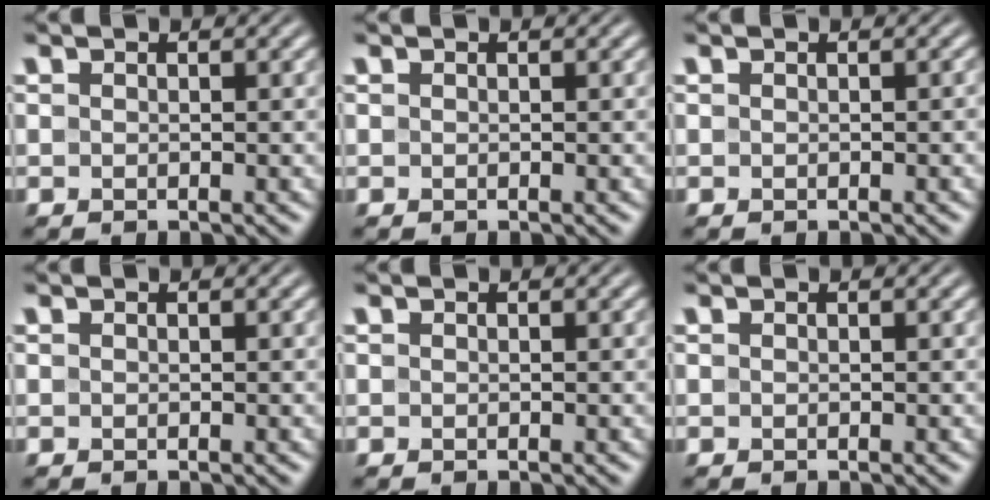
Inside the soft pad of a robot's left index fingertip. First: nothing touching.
{"total": 0.0}
{"total": 0.0}
{"total": 0.0}
{"total": 0.0}
{"total": 0.0}